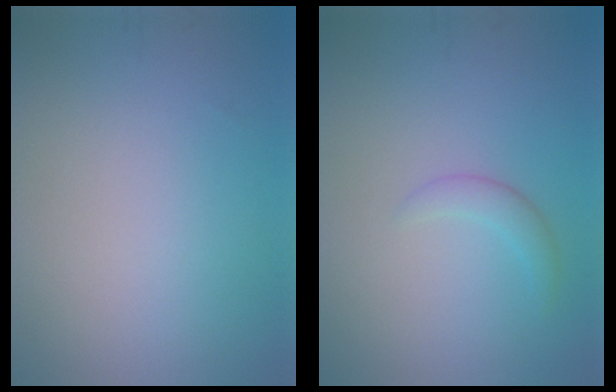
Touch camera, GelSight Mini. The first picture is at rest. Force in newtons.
{"total": 1.5, "press": 1.5, "slide": 0.1}